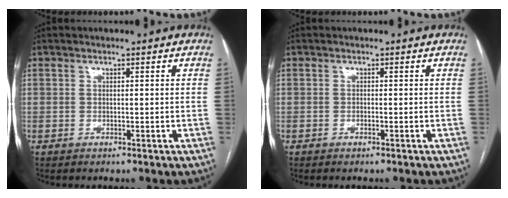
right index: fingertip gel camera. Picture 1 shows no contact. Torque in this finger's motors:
{"motor_torque": [0.14, 0.04, 0.03, 0.01]}